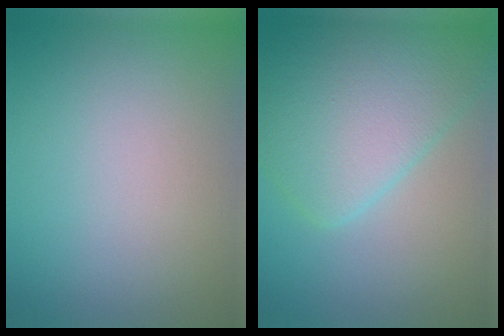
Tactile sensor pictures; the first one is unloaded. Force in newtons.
{"total": 7.3, "press": 7.3, "slide": 0.3}